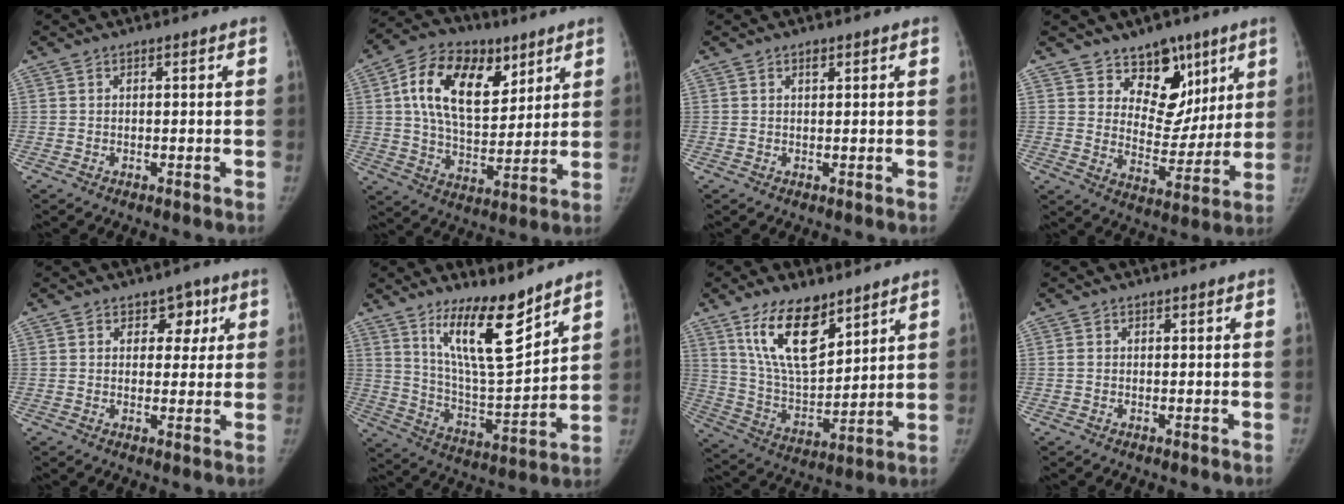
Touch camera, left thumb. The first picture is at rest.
{"total": 18.5, "force": [7.3, 11.2, 12.8], "torque": [-0.187, -0.020, 0.127]}
{"total": 1.1, "force": [0.7, 0.5, 0.6], "torque": [-0.006, -0.003, 0.010]}
{"total": 12.3, "force": [7.6, 8.3, 4.9], "torque": [-0.020, -0.043, 0.126]}
{"total": 4.9, "force": [2.1, 3.8, 2.3], "torque": [0.006, -0.006, 0.025]}
{"total": 15.1, "force": [10.3, 3.6, 10.3], "torque": [-0.151, -0.084, 0.193]}
{"total": 15.5, "force": [9.6, 7.0, 10.0], "torque": [-0.144, -0.058, 0.189]}
{"total": 0.8, "force": [0.0, 0.7, 0.4], "torque": [-0.008, 0.001, 0.001]}